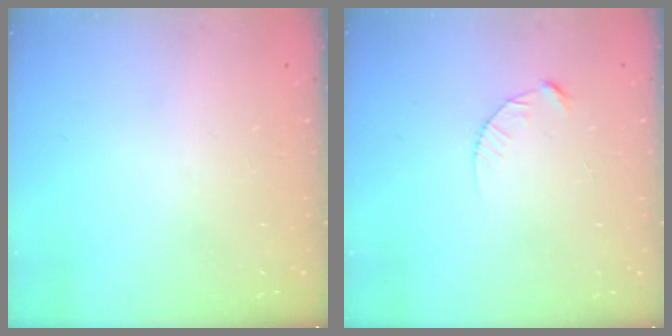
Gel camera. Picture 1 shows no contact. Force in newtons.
{"total": 3.7, "press": 3.7, "slide": 0.4}